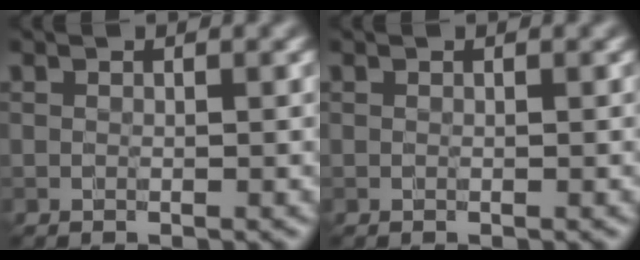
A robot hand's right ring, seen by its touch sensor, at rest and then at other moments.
{"total": 0.0}